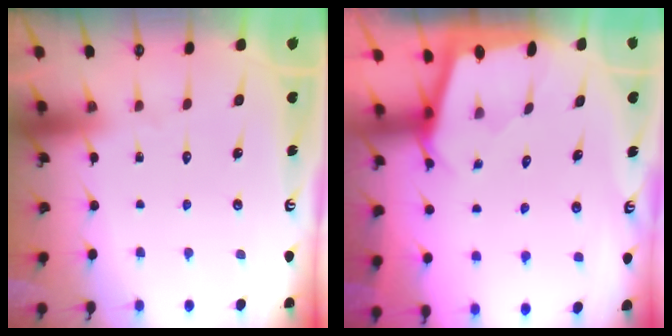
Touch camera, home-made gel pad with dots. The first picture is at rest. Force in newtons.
{"total": 1.6, "press": 1.5, "slide": 0.2}